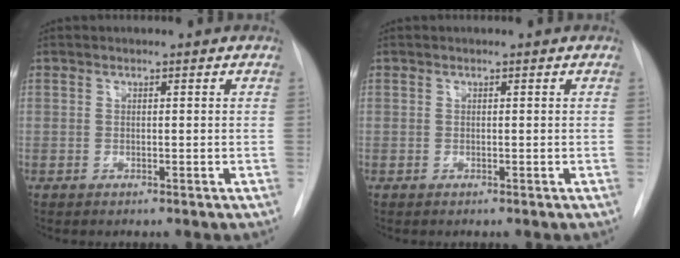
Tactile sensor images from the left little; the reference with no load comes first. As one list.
[{"total": 0.0}]